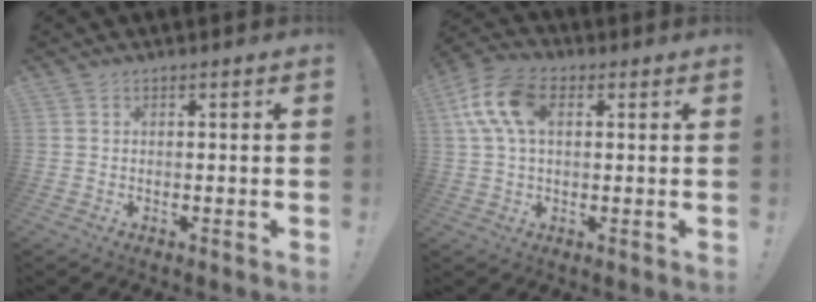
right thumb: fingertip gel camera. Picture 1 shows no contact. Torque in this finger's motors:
{"motor_torque": [-0.19, 1.14, 1.32, 0.17, 0.51]}